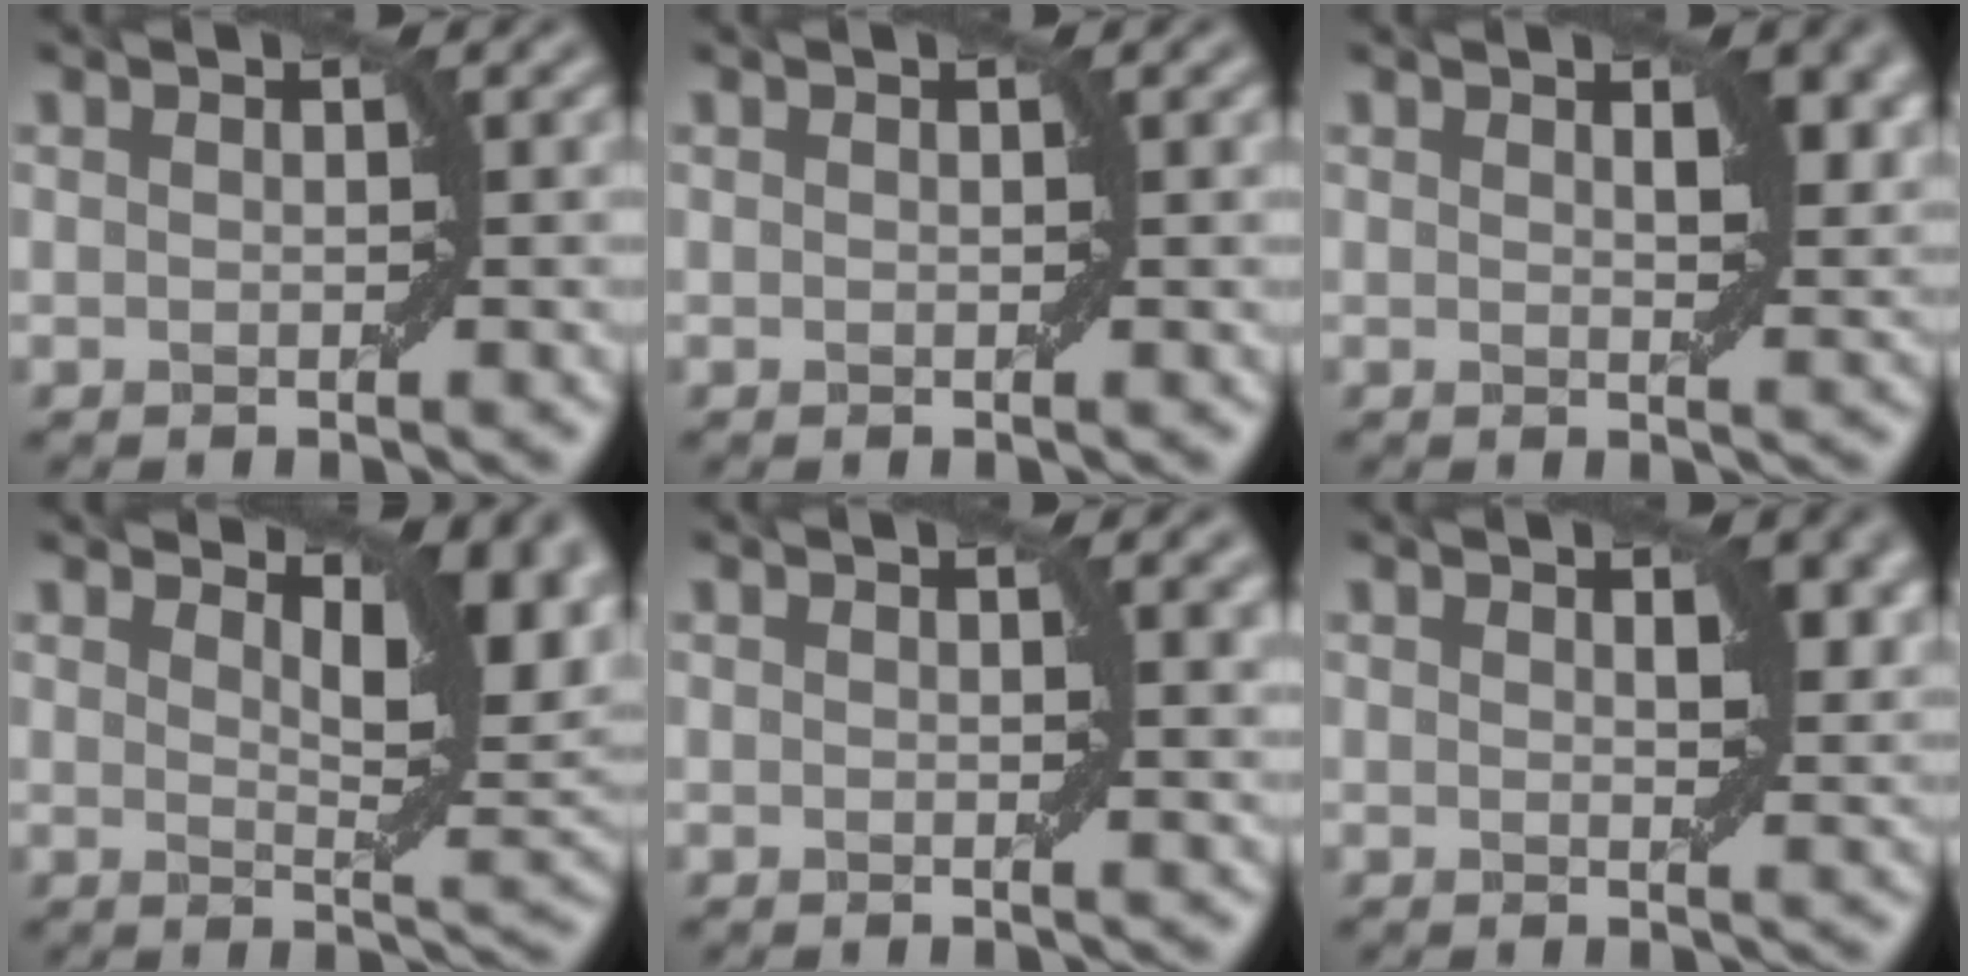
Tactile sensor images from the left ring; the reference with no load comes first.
{"total": 0.0}
{"total": 3.7, "force": [1.7, 1.3, 3.0], "torque": [-0.044, -0.002, 0.031]}
{"total": 6.9, "force": [3.7, 2.4, 5.3], "torque": [-0.077, 0.000, 0.062]}
{"total": 1.8, "force": [0.8, 0.3, 1.6], "torque": [-0.014, 0.000, 0.012]}
{"total": 3.3, "force": [1.5, 1.2, 2.7], "torque": [-0.037, -0.002, 0.028]}